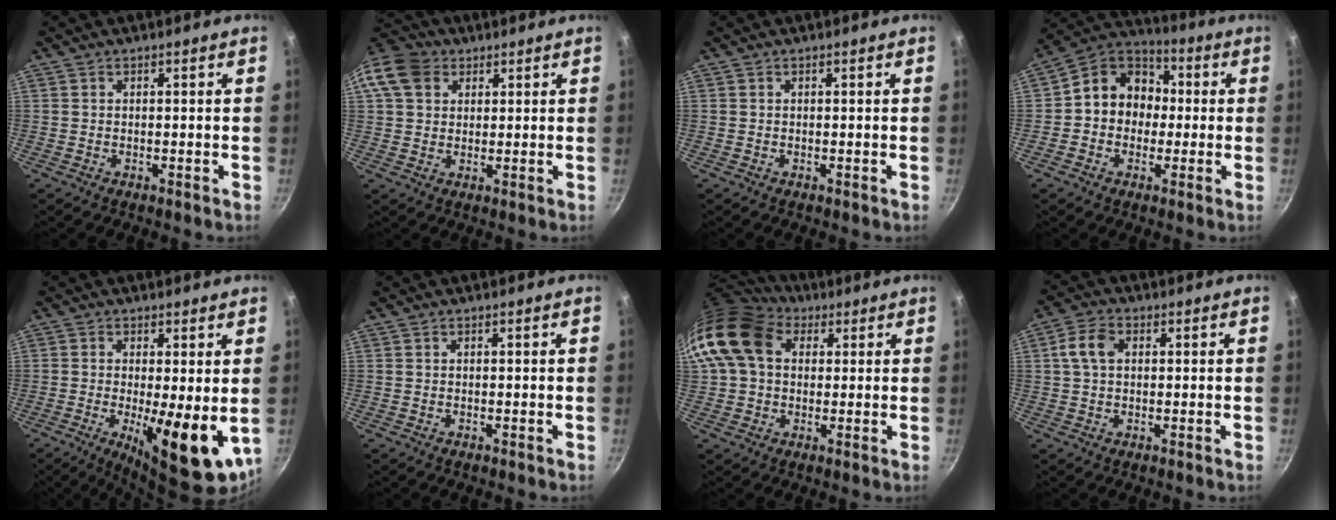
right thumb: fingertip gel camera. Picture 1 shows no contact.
{"total": 10.8, "force": [3.7, 8.5, 5.5], "torque": [-0.096, 0.014, 0.055]}
{"total": 0.0}
{"total": 12.1, "force": [0.0, 10.3, 6.3], "torque": [-0.053, 0.035, -0.023]}
{"total": 12.8, "force": [-1.2, 4.0, 12.1], "torque": [-0.167, -0.021, -0.011]}
{"total": 0.0}
{"total": 14.3, "force": [3.8, 10.8, 8.6], "torque": [-0.153, 0.023, 0.053]}
{"total": 5.6, "force": [1.1, 3.7, 4.1], "torque": [-0.081, 0.014, 0.014]}